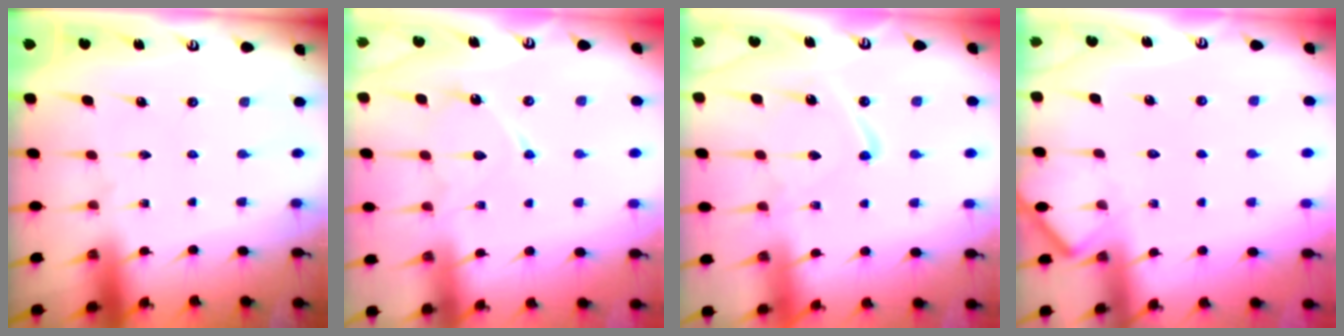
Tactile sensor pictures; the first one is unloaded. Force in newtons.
{"total": 9.5, "press": 9.4, "slide": 0.9}
{"total": 11.2, "press": 11.1, "slide": 1.0}
{"total": 5.6, "press": 5.6, "slide": 0.5}